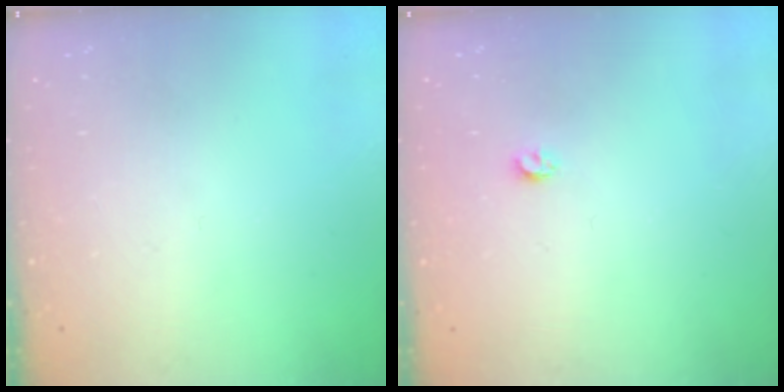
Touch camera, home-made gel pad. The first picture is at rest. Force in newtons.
{"total": 3.0, "press": 3.0, "slide": 0.5}